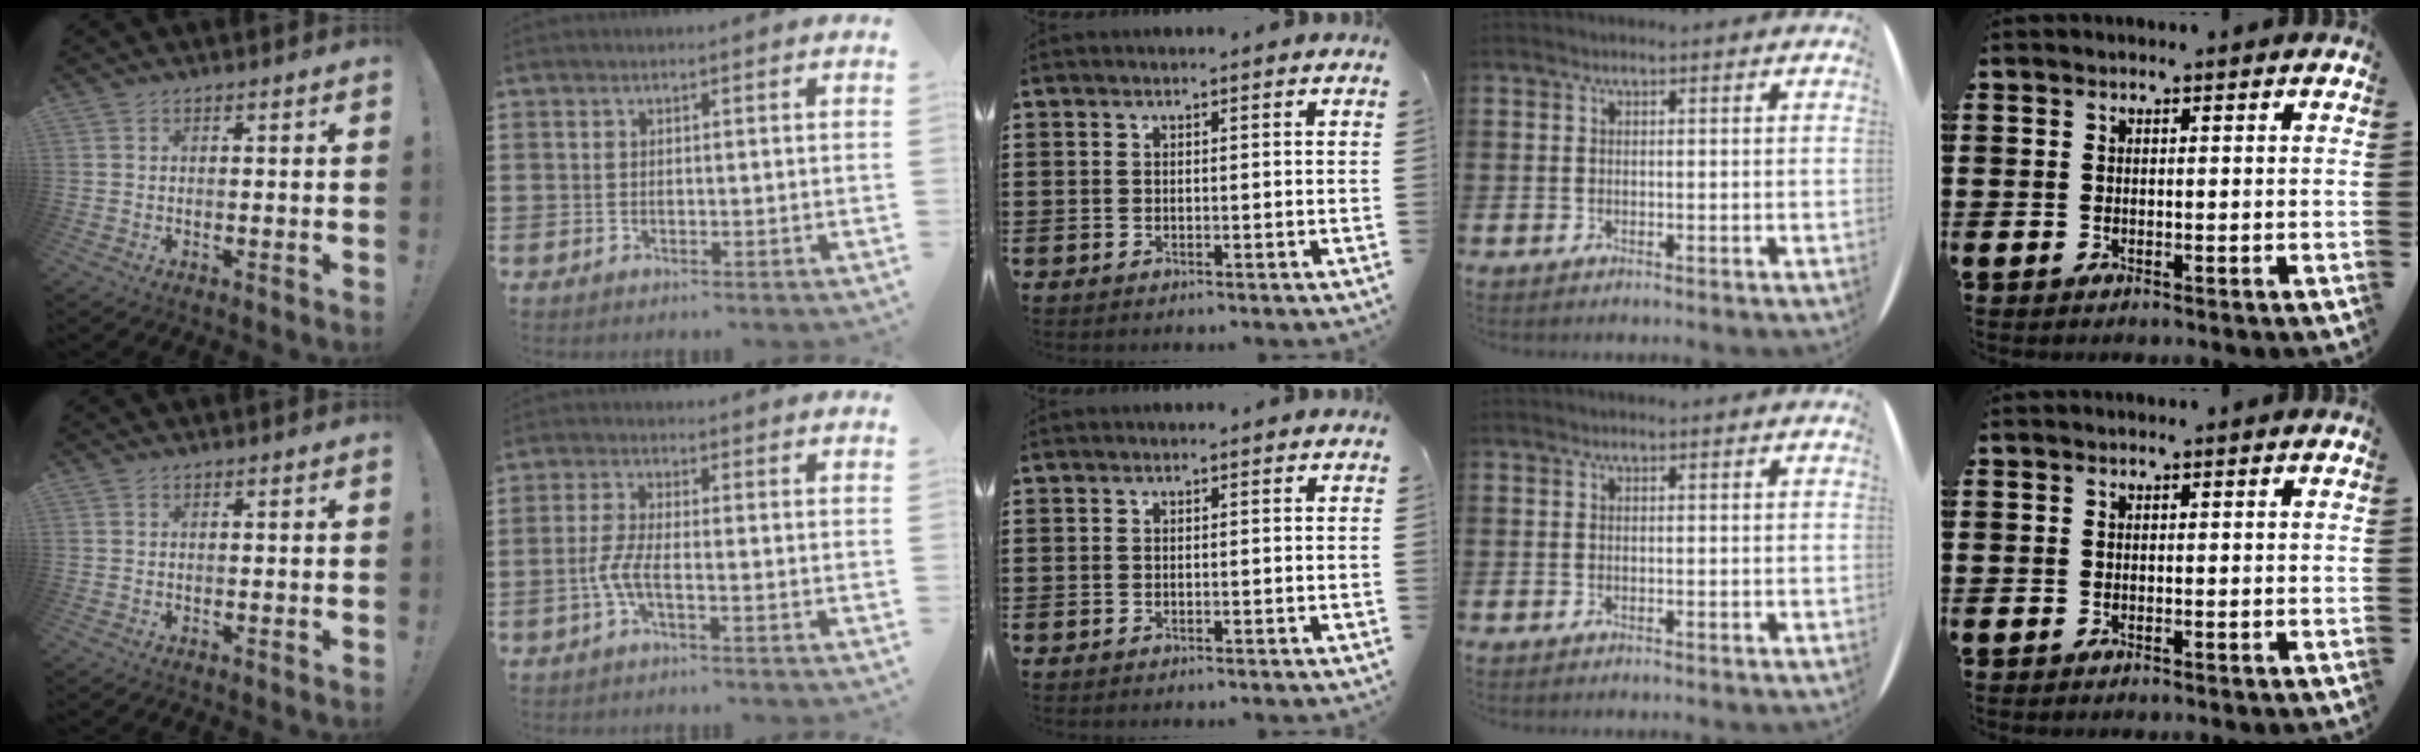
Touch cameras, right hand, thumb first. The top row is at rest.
{"index": {"total": 4.0, "force": [-1.6, 0.8, 3.6], "torque": [-0.090, -0.007, -0.037]}}